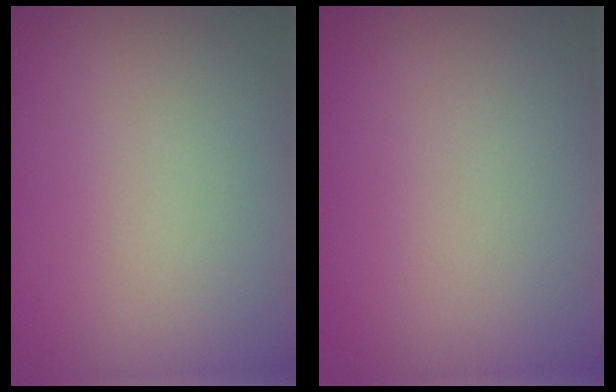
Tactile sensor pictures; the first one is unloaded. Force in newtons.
{"total": 0.0}